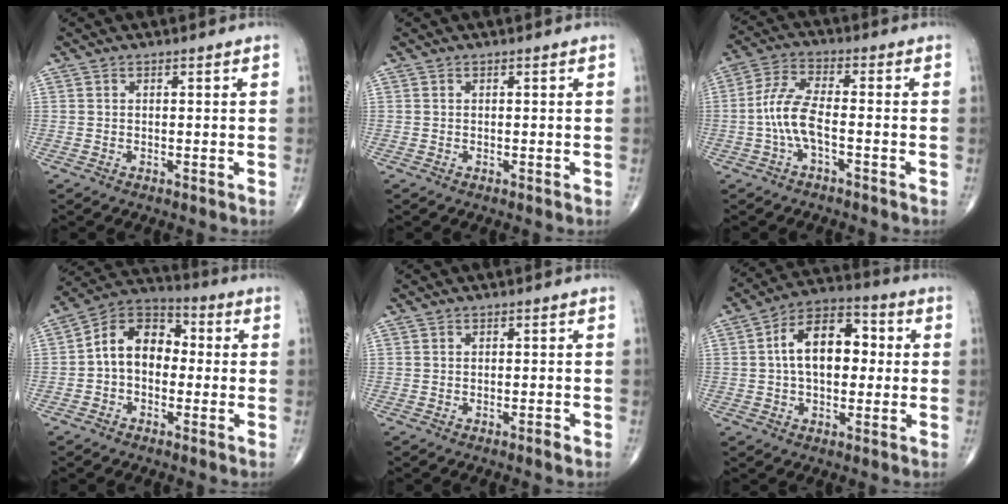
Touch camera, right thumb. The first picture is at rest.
{"total": 0.0}
{"total": 7.5, "force": [-1.9, 2.6, 6.8], "torque": [-0.155, 0.028, -0.041]}
{"total": 11.1, "force": [-0.4, 8.0, 7.7], "torque": [-0.099, 0.039, -0.026]}
{"total": 0.9, "force": [-0.6, 0.2, 0.7], "torque": [-0.015, -0.001, -0.011]}
{"total": 13.4, "force": [1.3, 8.1, 10.6], "torque": [-0.150, 0.030, 0.009]}